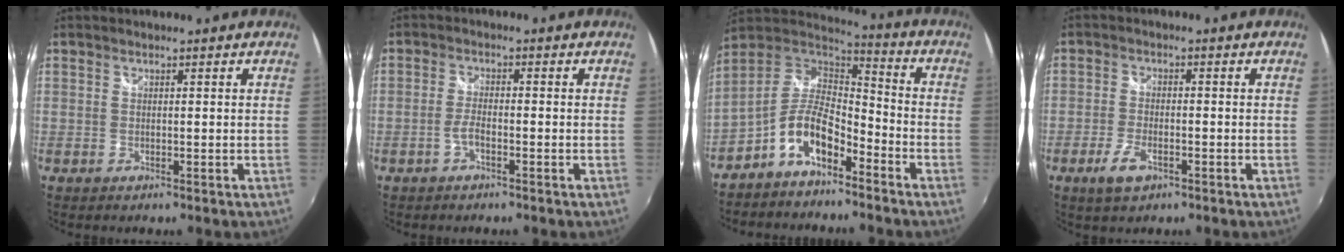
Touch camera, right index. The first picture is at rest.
{"total": 2.4, "force": [-1.5, 0.5, 1.7], "torque": [-0.045, 0.006, -0.033]}
{"total": 11.1, "force": [-6.2, 4.8, 7.8], "torque": [-0.166, 0.014, -0.115]}
{"total": 5.1, "force": [-2.9, 2.2, 3.6], "torque": [-0.086, -0.007, -0.053]}